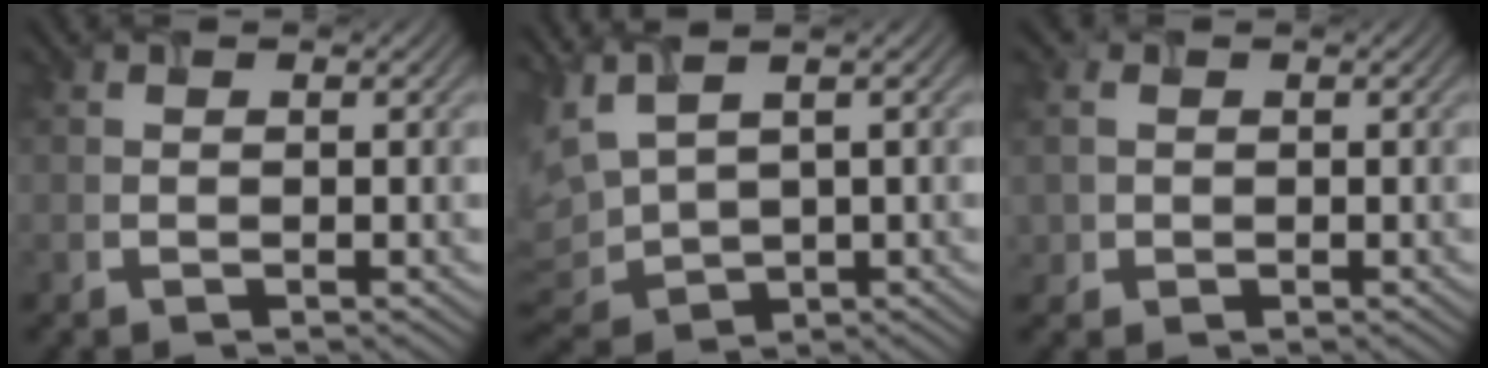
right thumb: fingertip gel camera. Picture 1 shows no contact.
{"total": 6.0, "force": [2.1, 3.0, 4.7], "torque": [-0.149, 0.007, 0.056]}
{"total": 2.0, "force": [0.0, 2.0, 0.3], "torque": [-0.012, 0.008, 0.008]}